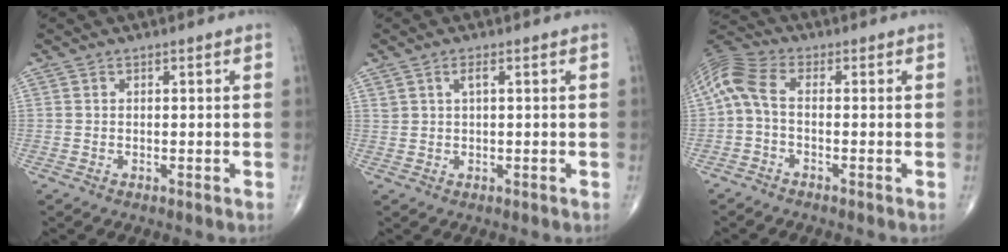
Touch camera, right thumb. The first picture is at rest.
{"total": 1.6, "force": [0.7, 0.5, 1.4], "torque": [-0.032, 0.004, 0.015]}
{"total": 7.2, "force": [-0.8, 3.5, 6.3], "torque": [-0.148, 0.026, -0.027]}